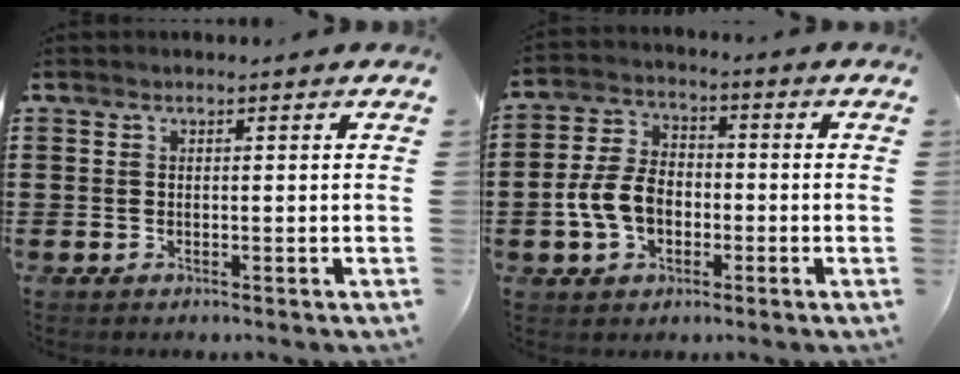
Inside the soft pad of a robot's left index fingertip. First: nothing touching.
{"total": 7.3, "force": [-1.9, 5.1, 4.8], "torque": [-0.123, 0.005, -0.044]}